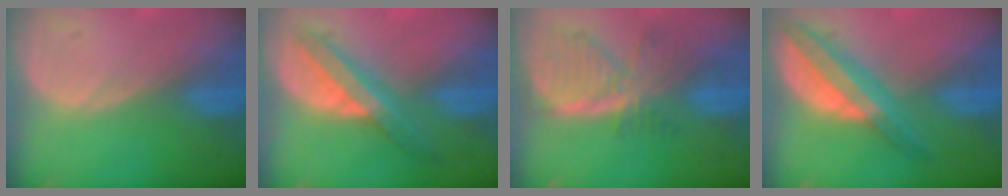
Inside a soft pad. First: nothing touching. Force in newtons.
{"total": 7.2, "press": 6.1, "slide": 3.8}
{"total": 8.1, "press": 7.0, "slide": 4.1}
{"total": 7.7, "press": 6.5, "slide": 4.1}